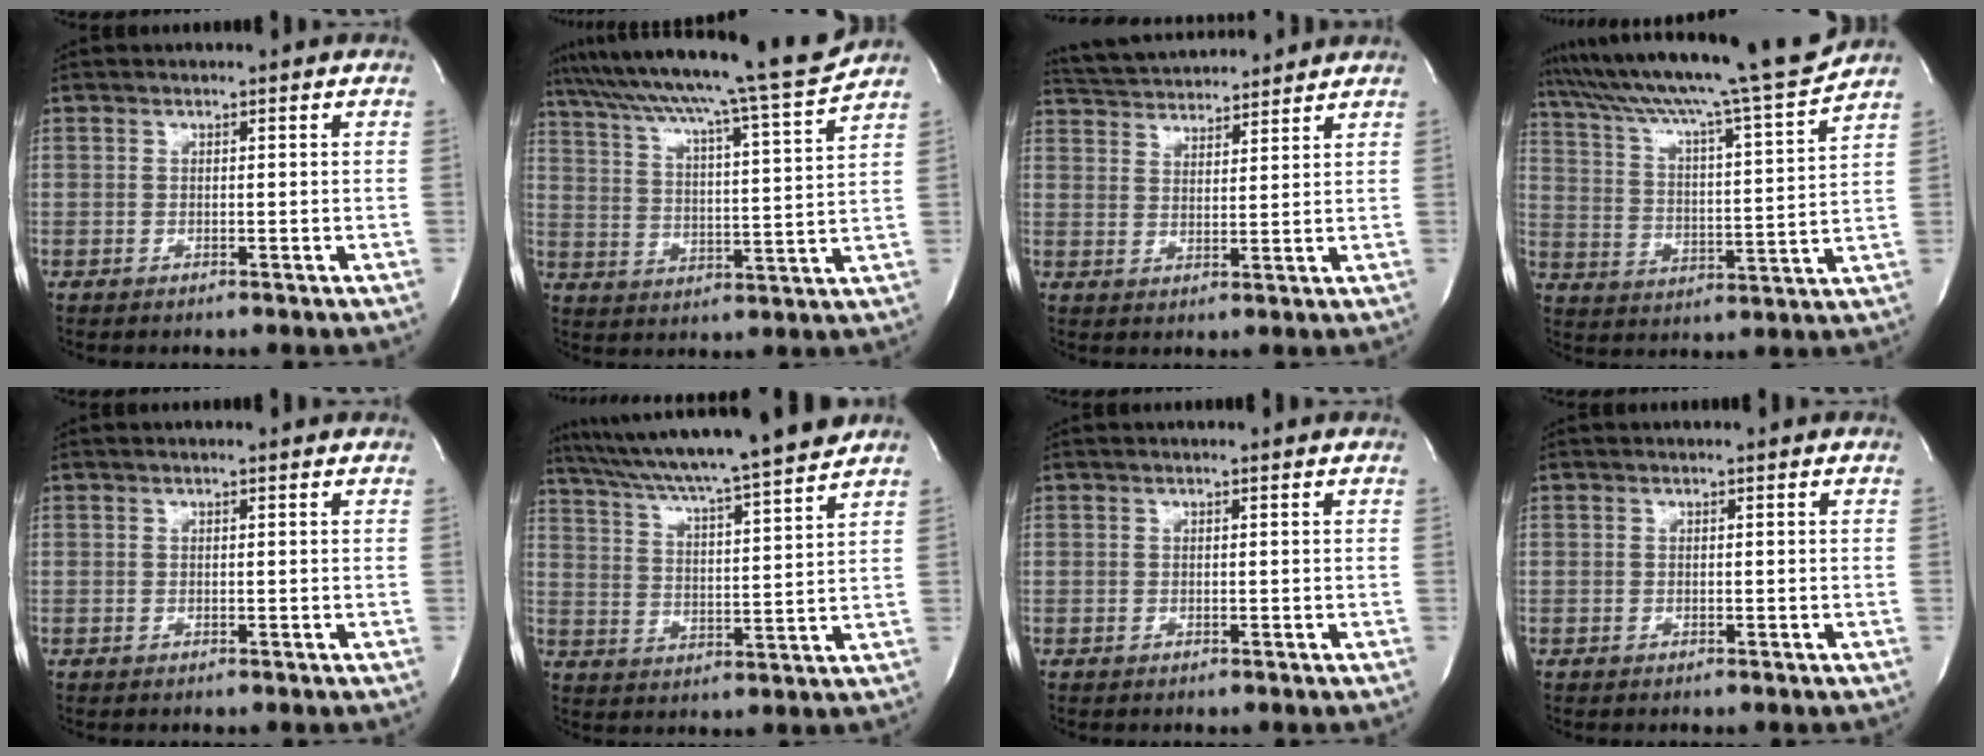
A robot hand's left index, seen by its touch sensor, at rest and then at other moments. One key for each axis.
{"total": 19.6, "fx": 17.6, "fy": -2.2, "fz": 8.3, "tx": -0.147, "ty": -0.042, "tz": 0.257}
{"total": 11.9, "fx": 11.4, "fy": 1.5, "fz": 3.1, "tx": -0.062, "ty": 0.025, "tz": 0.180}
{"total": 20.0, "fx": 17.7, "fy": -1.5, "fz": 9.2, "tx": -0.162, "ty": -0.025, "tz": 0.271}
{"total": 1.7, "fx": 1.5, "fy": 0.1, "fz": 0.8, "tx": -0.013, "ty": 0.017, "tz": 0.017}
{"total": 18.1, "fx": 16.1, "fy": -1.3, "fz": 8.2, "tx": -0.146, "ty": -0.011, "tz": 0.243}
{"total": 0.8, "fx": 0.7, "fy": 0.0, "fz": 0.3, "tx": -0.007, "ty": 0.007, "tz": 0.009}
{"total": 0.0}